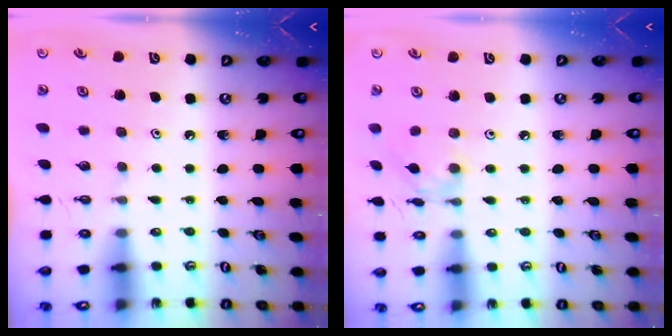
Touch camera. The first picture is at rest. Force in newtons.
{"total": 3.9, "press": 3.9, "slide": 0.3}